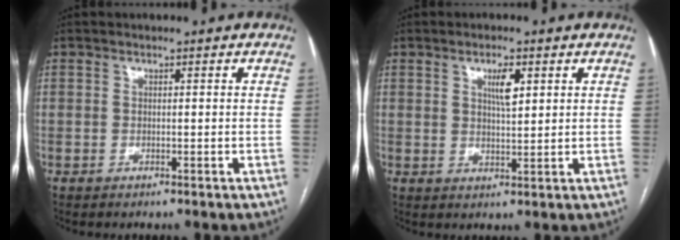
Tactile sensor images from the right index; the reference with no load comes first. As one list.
[{"total": 3.8, "force": [1.6, 1.0, 3.2], "torque": [-0.056, 0.000, 0.029]}]